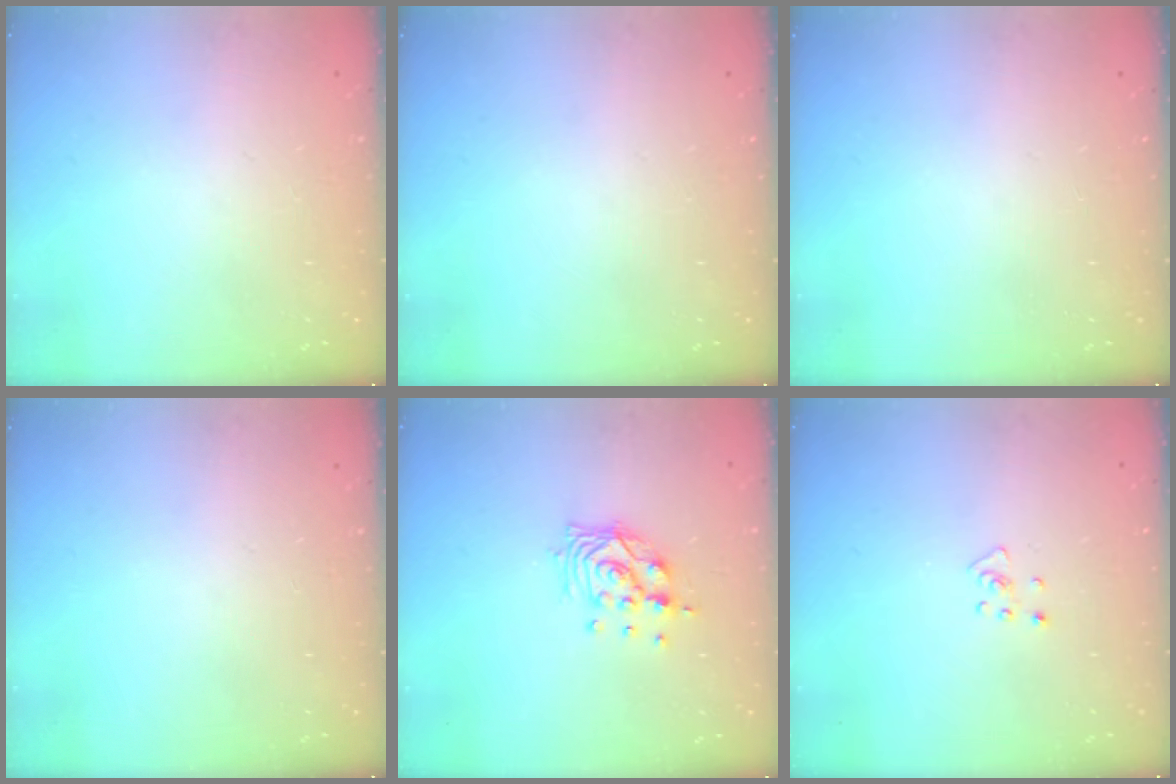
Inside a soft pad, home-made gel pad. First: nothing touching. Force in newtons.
{"total": 0.0}
{"total": 0.0}
{"total": 0.0}
{"total": 10.7, "press": 10.6, "slide": 1.1}
{"total": 3.6, "press": 3.6, "slide": 0.2}